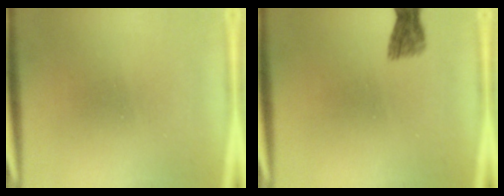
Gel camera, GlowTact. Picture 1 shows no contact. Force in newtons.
{"total": 1.9}